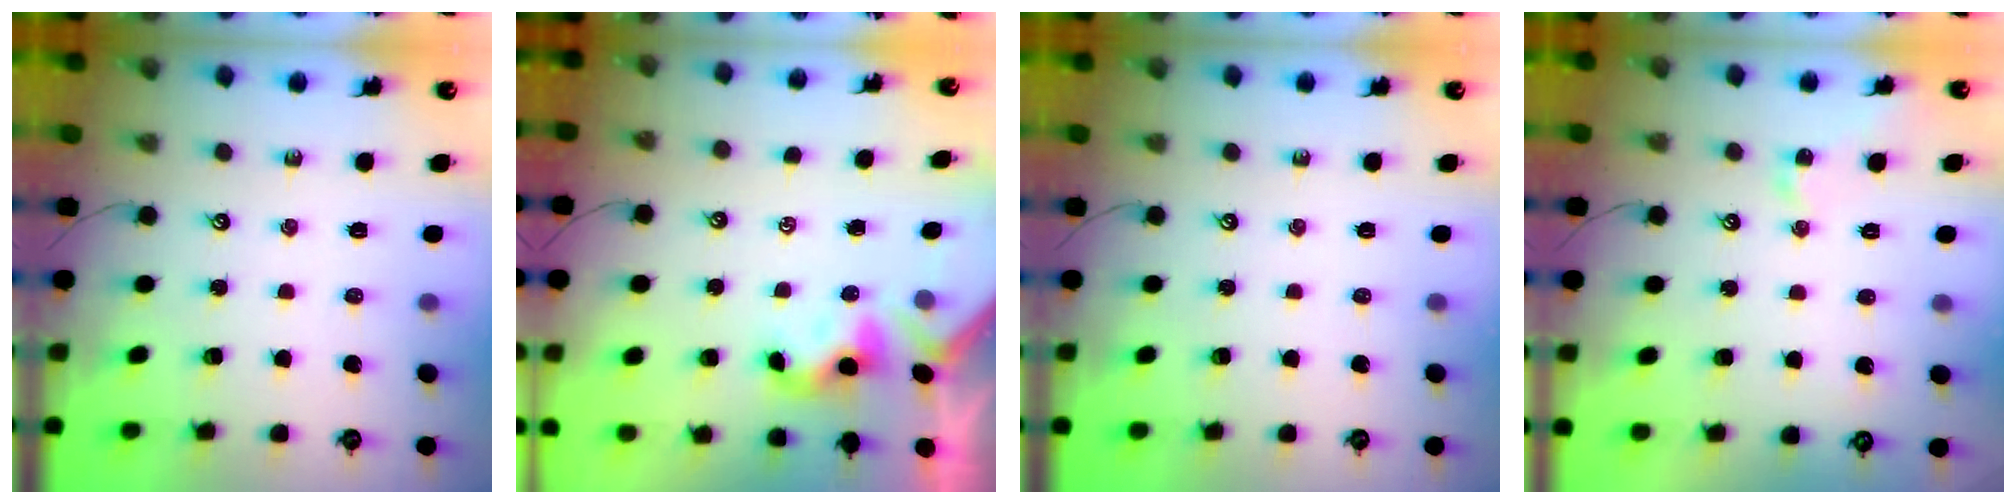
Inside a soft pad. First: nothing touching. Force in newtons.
{"total": 1.0, "press": 0.9, "slide": 0.5}
{"total": 0.0}
{"total": 2.2, "press": 2.1, "slide": 0.7}